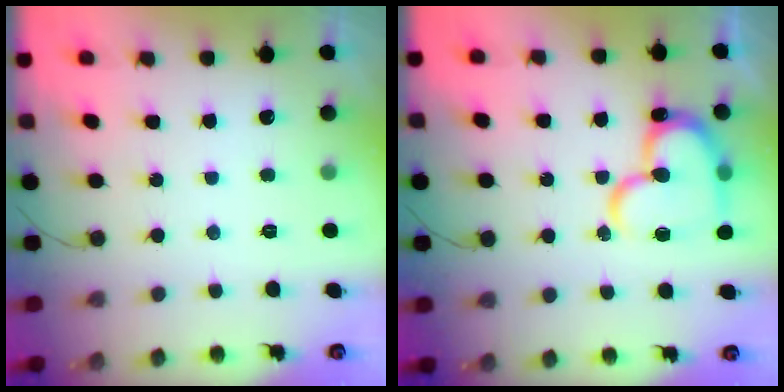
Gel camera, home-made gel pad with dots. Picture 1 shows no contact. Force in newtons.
{"total": 18.8, "press": 18.8, "slide": 1.7}